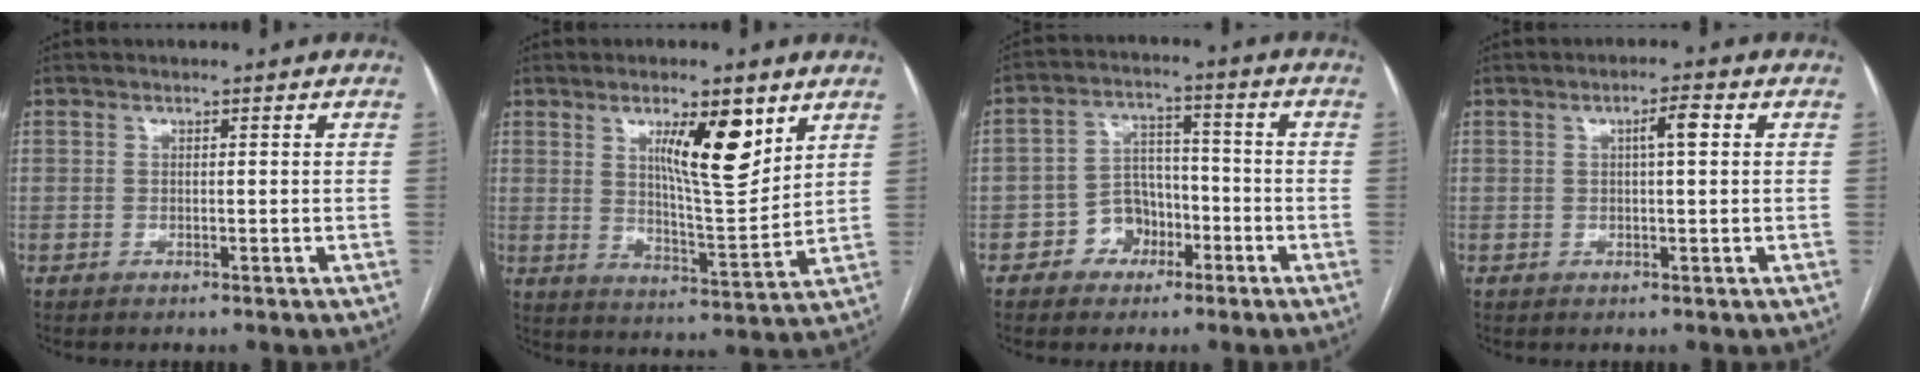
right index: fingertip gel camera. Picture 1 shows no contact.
{"total": 10.9, "force": [5.4, 2.1, 9.2], "torque": [-0.148, -0.009, 0.091]}
{"total": 6.5, "force": [-3.1, 5.3, 2.2], "torque": [-0.038, 0.025, -0.047]}
{"total": 2.9, "force": [0.7, 0.3, 2.8], "torque": [-0.045, 0.007, 0.010]}